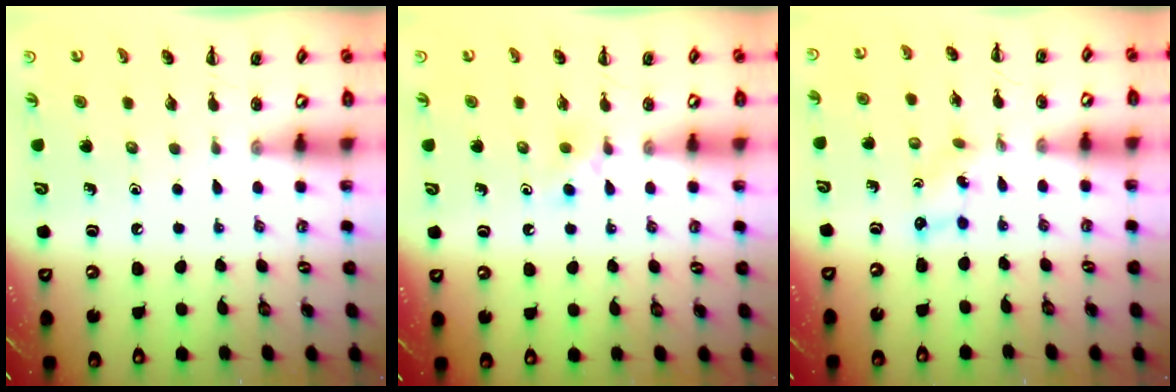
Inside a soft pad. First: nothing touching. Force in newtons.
{"total": 2.9, "press": 2.7, "slide": 1.1}
{"total": 2.5, "press": 2.4, "slide": 0.7}